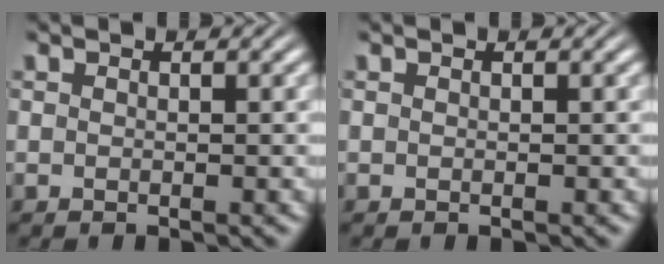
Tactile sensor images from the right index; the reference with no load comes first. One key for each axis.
{"total": 0.0}